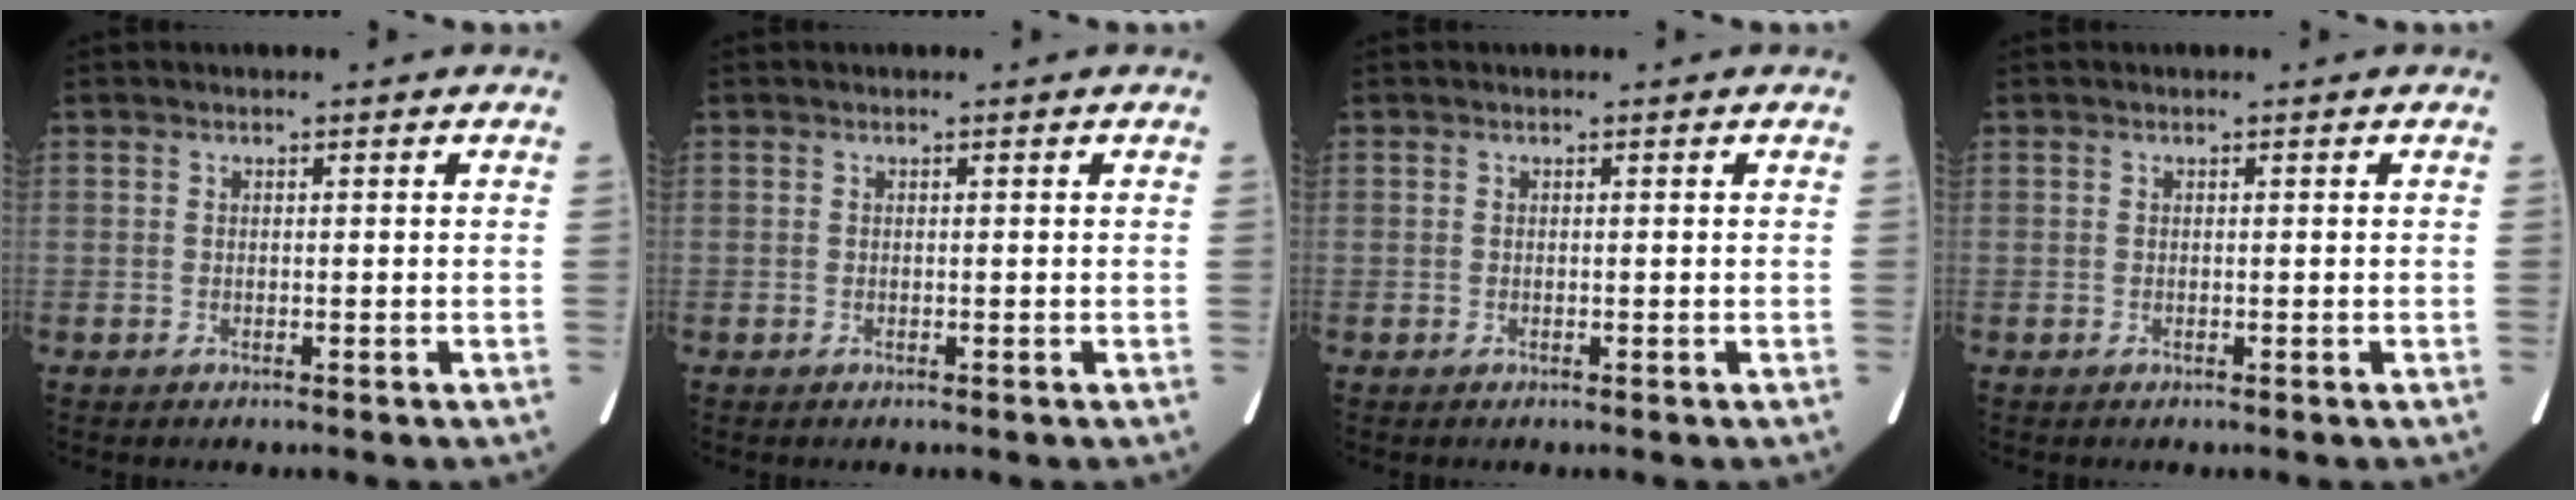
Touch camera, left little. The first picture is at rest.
{"total": 0.0}
{"total": 0.0}
{"total": 0.0}